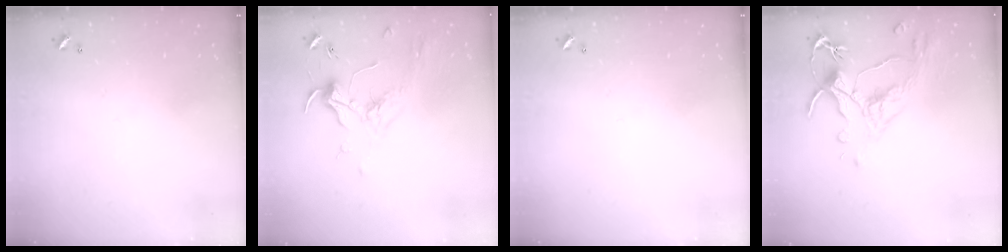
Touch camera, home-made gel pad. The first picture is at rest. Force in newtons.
{"total": 1.8, "press": 1.6, "slide": 0.9}
{"total": 0.0}
{"total": 3.1, "press": 2.9, "slide": 1.3}